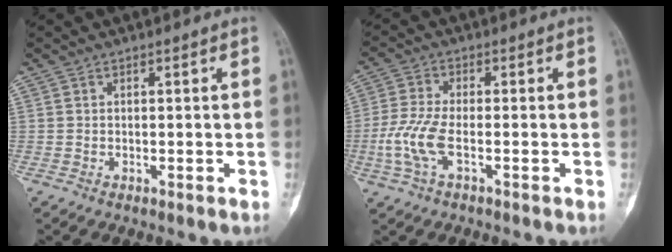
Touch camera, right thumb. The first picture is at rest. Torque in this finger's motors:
{"motor_torque": [1.34, 1.17, 0.58, -0.94, 0.14]}